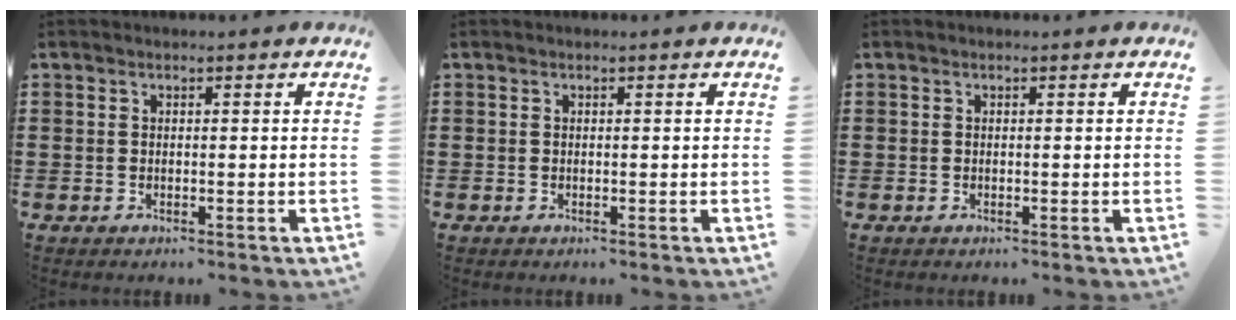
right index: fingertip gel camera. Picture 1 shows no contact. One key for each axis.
{"total": 0.0}
{"total": 0.0}